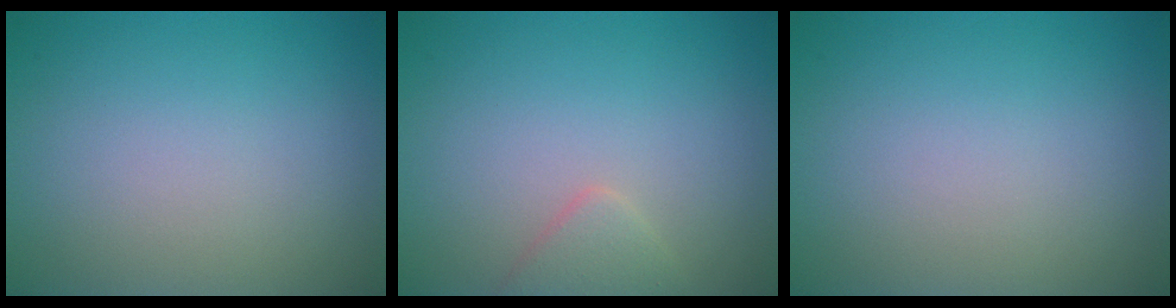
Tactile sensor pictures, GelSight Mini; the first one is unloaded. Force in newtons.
{"total": 1.6, "press": 1.6, "slide": 0.1}
{"total": 0.0}